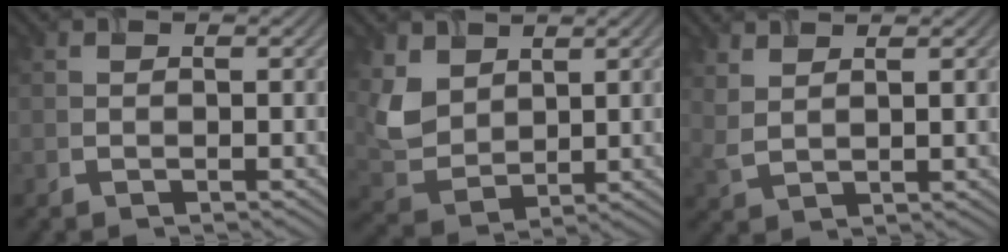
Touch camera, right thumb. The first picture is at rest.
{"total": 5.2, "force": [3.0, 3.7, 2.2], "torque": [-0.073, -0.012, 0.075]}
{"total": 3.0, "force": [2.5, 0.8, 1.5], "torque": [-0.036, 0.002, 0.056]}